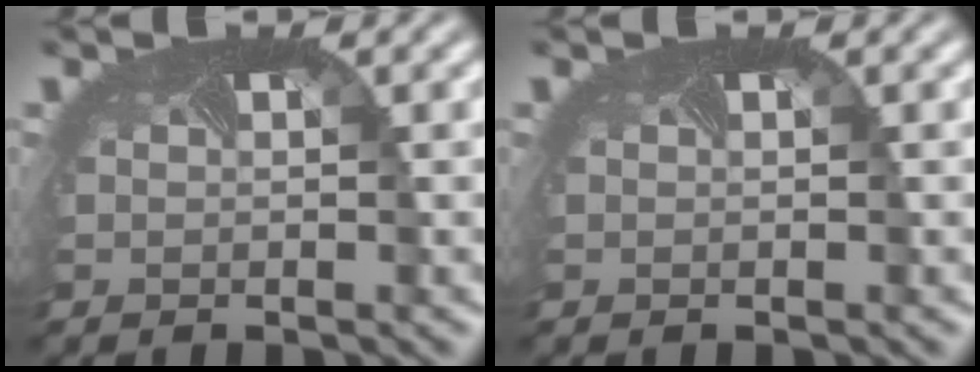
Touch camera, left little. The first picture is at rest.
{"total": 0.0}